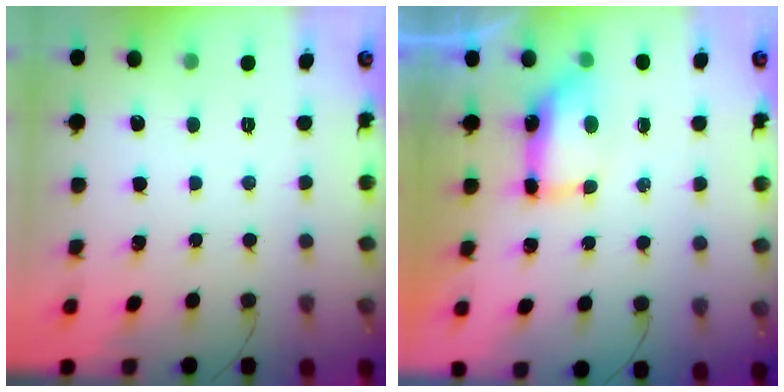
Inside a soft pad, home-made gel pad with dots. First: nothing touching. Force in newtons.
{"total": 7.1, "press": 7.1, "slide": 0.5}